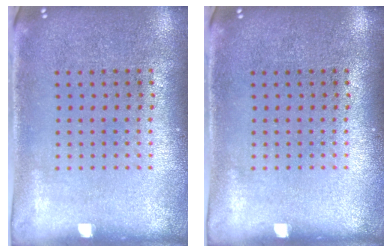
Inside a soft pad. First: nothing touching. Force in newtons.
{"total": 0.0}